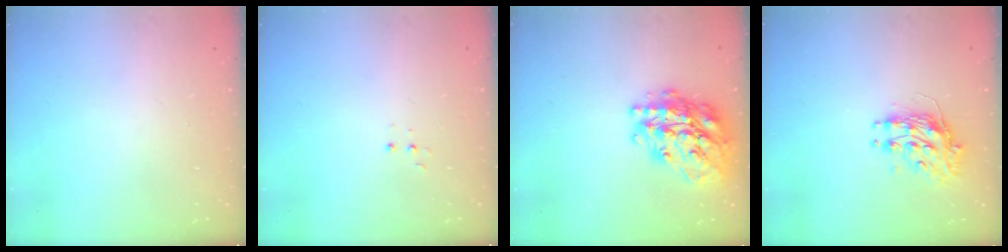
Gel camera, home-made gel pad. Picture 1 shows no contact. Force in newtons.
{"total": 3.0, "press": 2.9, "slide": 0.7}
{"total": 24.1, "press": 24.0, "slide": 2.1}
{"total": 9.3, "press": 9.3, "slide": 0.5}